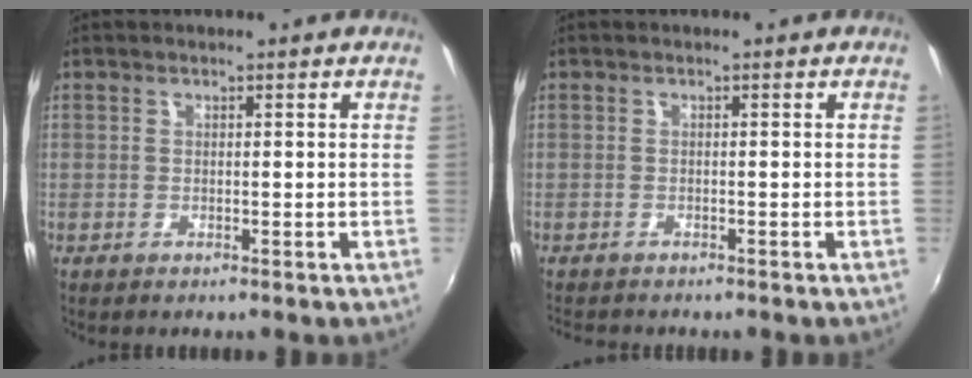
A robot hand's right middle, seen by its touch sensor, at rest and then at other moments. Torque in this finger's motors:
{"motor_torque": [1.05, -1.09, 0.14, 0.08]}